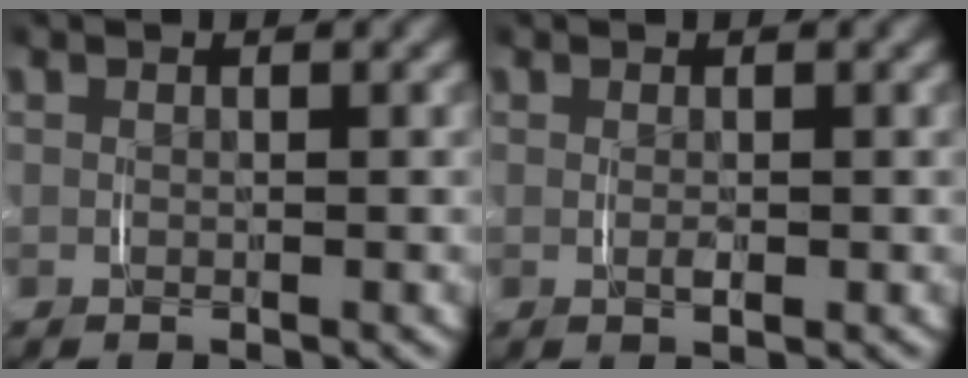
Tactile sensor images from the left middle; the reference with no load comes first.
{"total": 0.6, "force": [-0.1, 0.0, 0.6], "torque": [-0.010, -0.004, 0.001]}